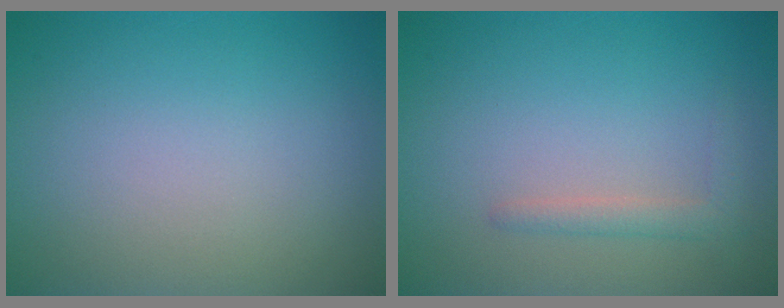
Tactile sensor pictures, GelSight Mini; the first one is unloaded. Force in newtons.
{"total": 1.6, "press": 1.6, "slide": 0.1}